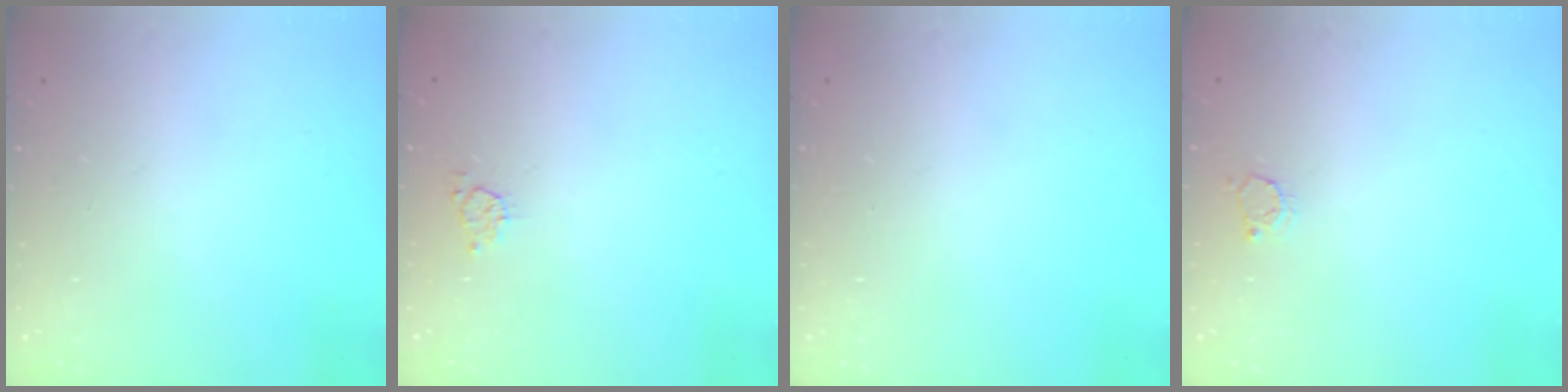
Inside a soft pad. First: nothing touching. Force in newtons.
{"total": 3.9, "press": 3.9, "slide": 0.5}
{"total": 0.0}
{"total": 2.7, "press": 2.7, "slide": 0.3}